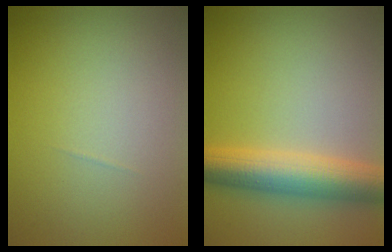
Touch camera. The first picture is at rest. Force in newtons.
{"total": 6.8, "press": 6.8, "slide": 0.1}